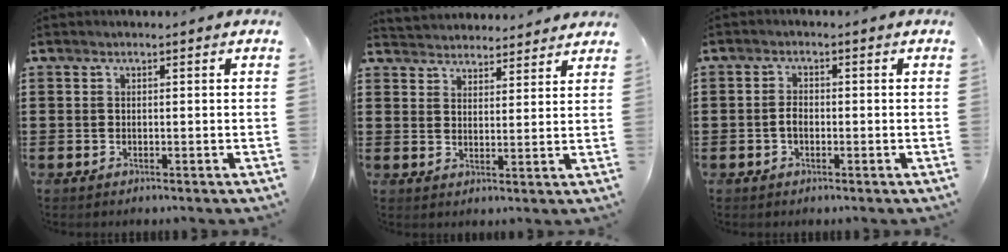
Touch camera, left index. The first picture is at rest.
{"total": 3.6, "force": [3.5, 0.3, -0.5], "torque": [-0.005, -0.014, 0.065]}
{"total": 2.0, "force": [-0.5, 1.2, 1.6], "torque": [-0.040, 0.002, -0.013]}